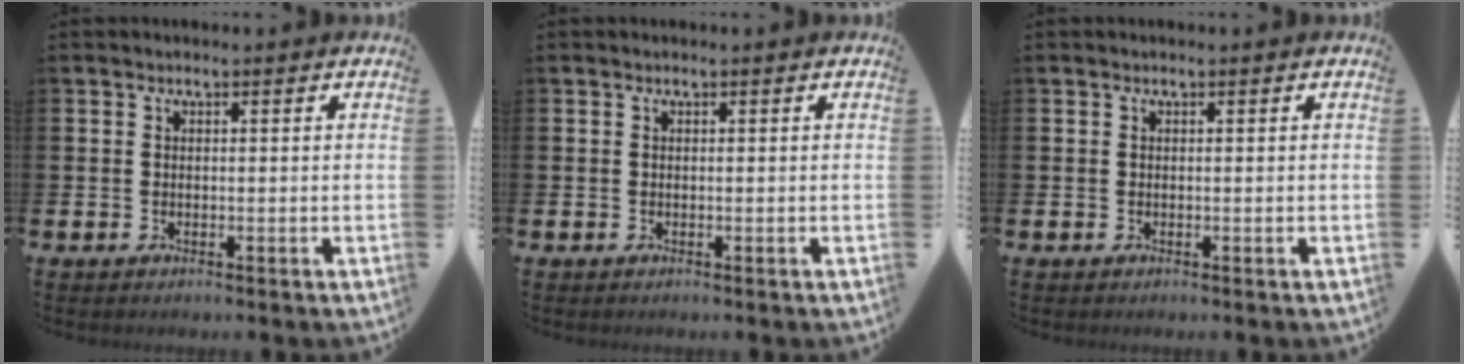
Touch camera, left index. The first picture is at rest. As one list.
[{"total": 0.0}, {"total": 0.0}]